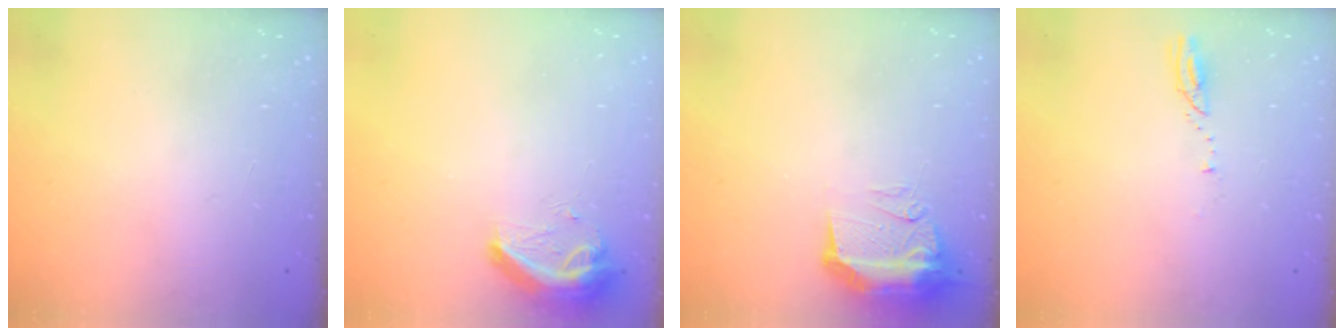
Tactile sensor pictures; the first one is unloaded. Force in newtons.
{"total": 9.2, "press": 9.1, "slide": 1.1}
{"total": 11.0, "press": 10.9, "slide": 1.1}
{"total": 3.2, "press": 3.2, "slide": 0.3}